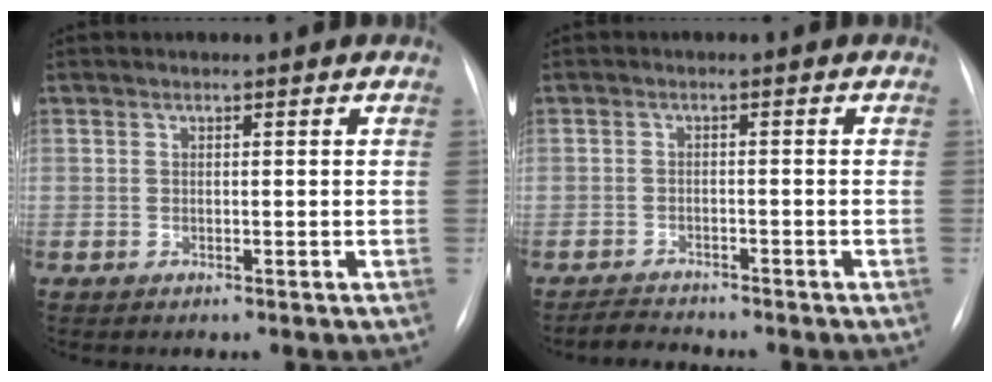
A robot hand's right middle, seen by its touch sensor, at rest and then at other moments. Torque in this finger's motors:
{"motor_torque": [0.00, -0.18, -0.01, -0.06]}